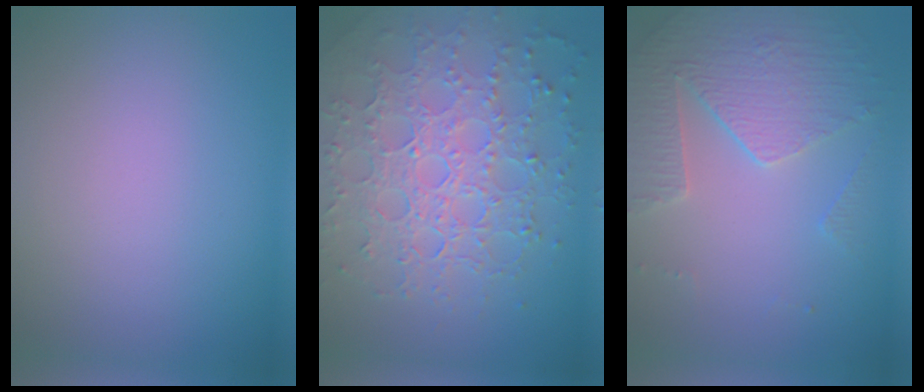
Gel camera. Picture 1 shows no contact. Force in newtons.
{"total": 7.7, "press": 5.6, "slide": 5.3}
{"total": 3.7, "press": 3.5, "slide": 1.1}